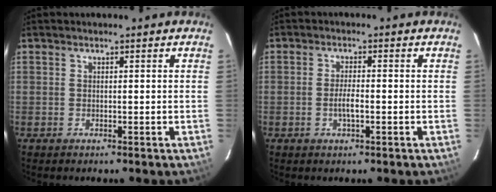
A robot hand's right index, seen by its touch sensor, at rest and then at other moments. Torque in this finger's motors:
{"motor_torque": [0.45, -0.22, 0.17, 0.05]}